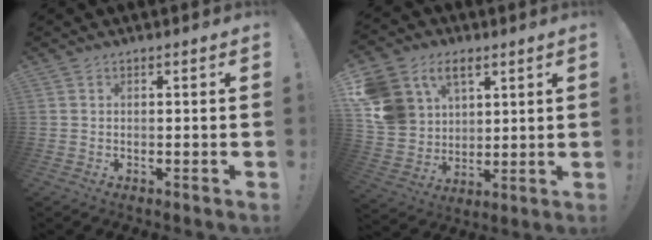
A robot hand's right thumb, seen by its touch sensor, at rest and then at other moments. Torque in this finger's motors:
{"motor_torque": [1.51, 1.80, 1.13, 0.82, 0.10]}